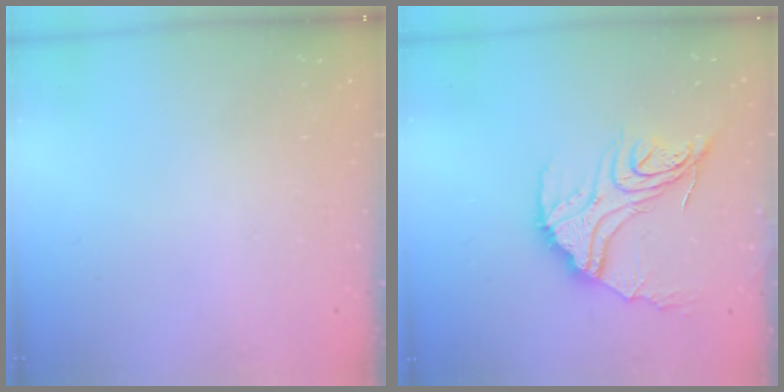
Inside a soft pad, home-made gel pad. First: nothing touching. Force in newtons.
{"total": 16.1, "press": 16.0, "slide": 1.6}